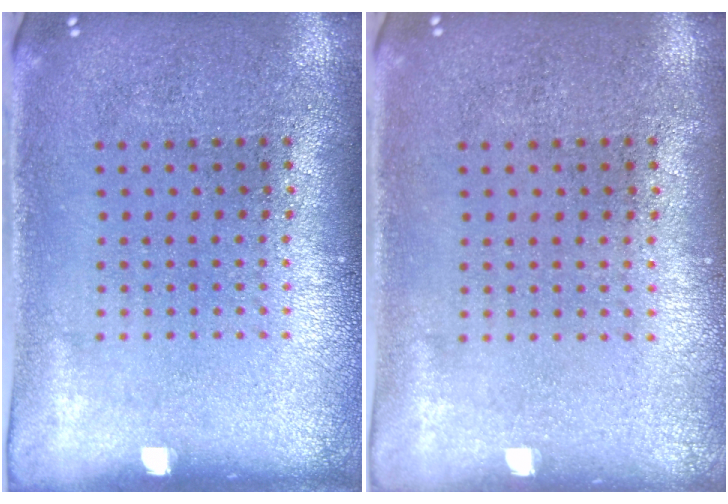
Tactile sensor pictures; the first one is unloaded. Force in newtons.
{"total": 0.0}